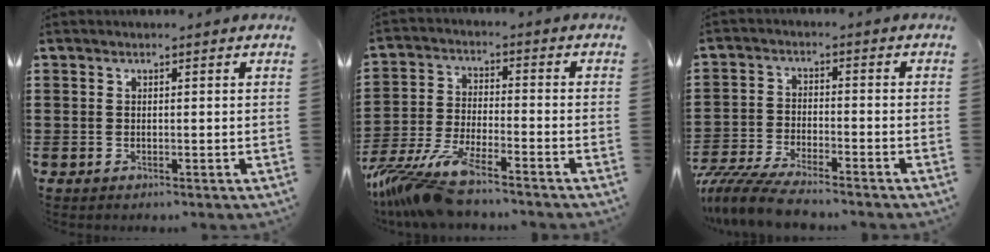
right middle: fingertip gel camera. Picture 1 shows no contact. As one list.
[{"total": 9.5, "force": [-8.1, 1.0, 4.8], "torque": [-0.120, -0.007, -0.163]}, {"total": 6.3, "force": [-5.9, 0.5, 2.2], "torque": [-0.057, -0.007, -0.117]}]